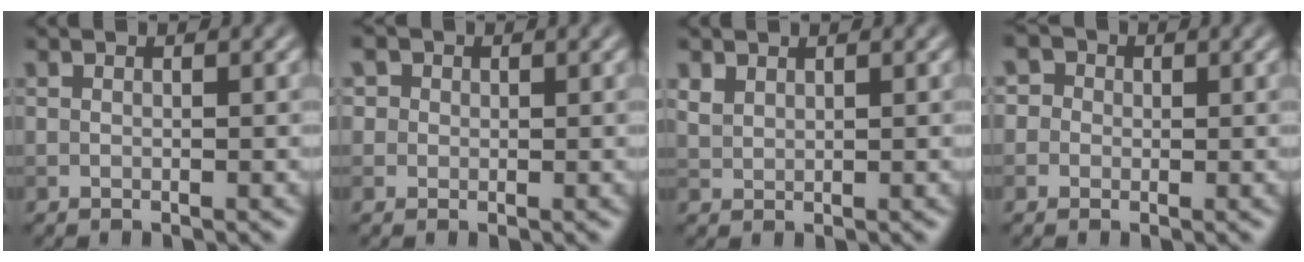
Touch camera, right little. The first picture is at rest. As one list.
[{"total": 2.6, "force": [1.2, 2.1, 0.9], "torque": [-0.012, 0.008, 0.009]}, {"total": 1.3, "force": [1.0, 0.7, 0.4], "torque": [-0.015, 0.000, 0.026]}, {"total": 4.0, "force": [1.6, 3.4, 1.5], "torque": [-0.005, 0.023, -0.004]}]